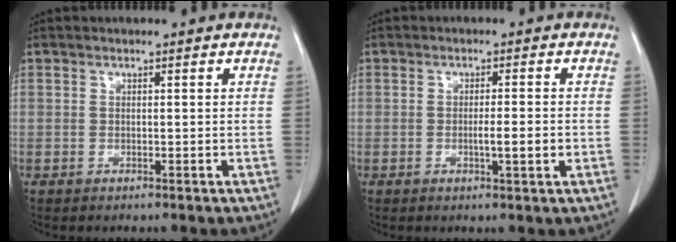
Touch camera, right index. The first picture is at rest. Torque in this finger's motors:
{"motor_torque": [0.64, -0.25, 0.28, 0.06]}